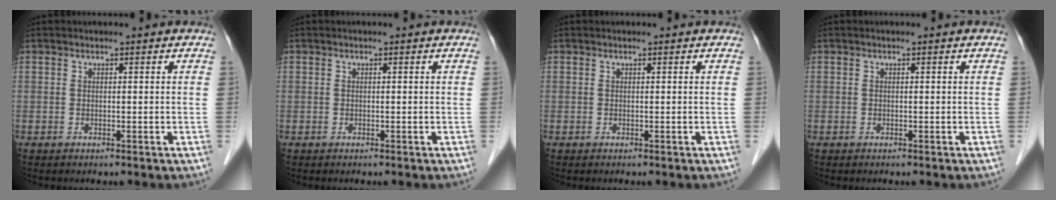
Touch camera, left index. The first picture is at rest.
{"total": 0.0}
{"total": 0.0}
{"total": 0.0}